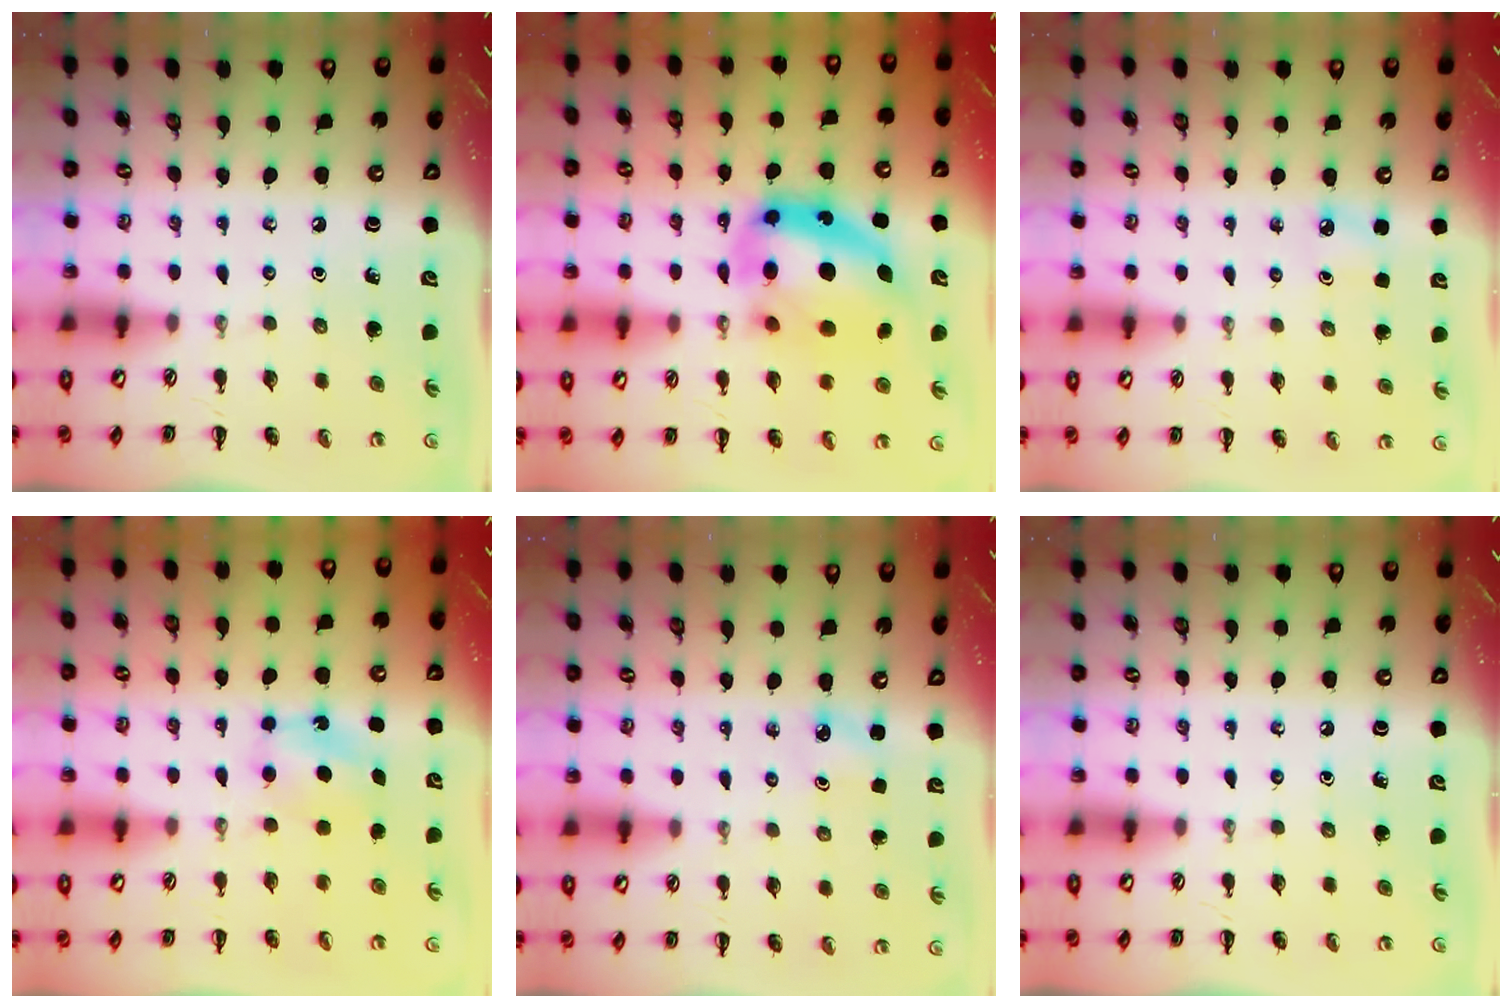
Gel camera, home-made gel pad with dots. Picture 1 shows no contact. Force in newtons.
{"total": 17.0, "press": 16.5, "slide": 4.3}
{"total": 3.6, "press": 3.4, "slide": 1.3}
{"total": 6.0, "press": 5.8, "slide": 1.8}
{"total": 2.5, "press": 2.4, "slide": 0.8}
{"total": 0.0}